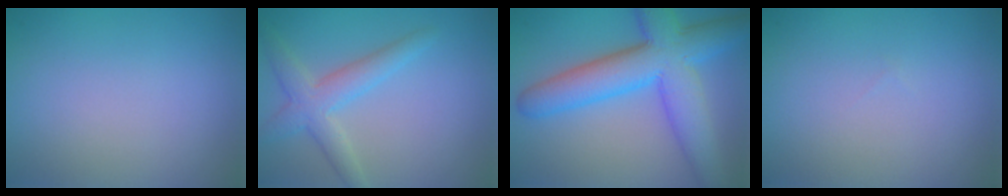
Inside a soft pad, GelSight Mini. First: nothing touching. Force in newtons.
{"total": 3.6, "press": 3.5, "slide": 0.3}
{"total": 9.0, "press": 9.0, "slide": 0.2}
{"total": 0.0}